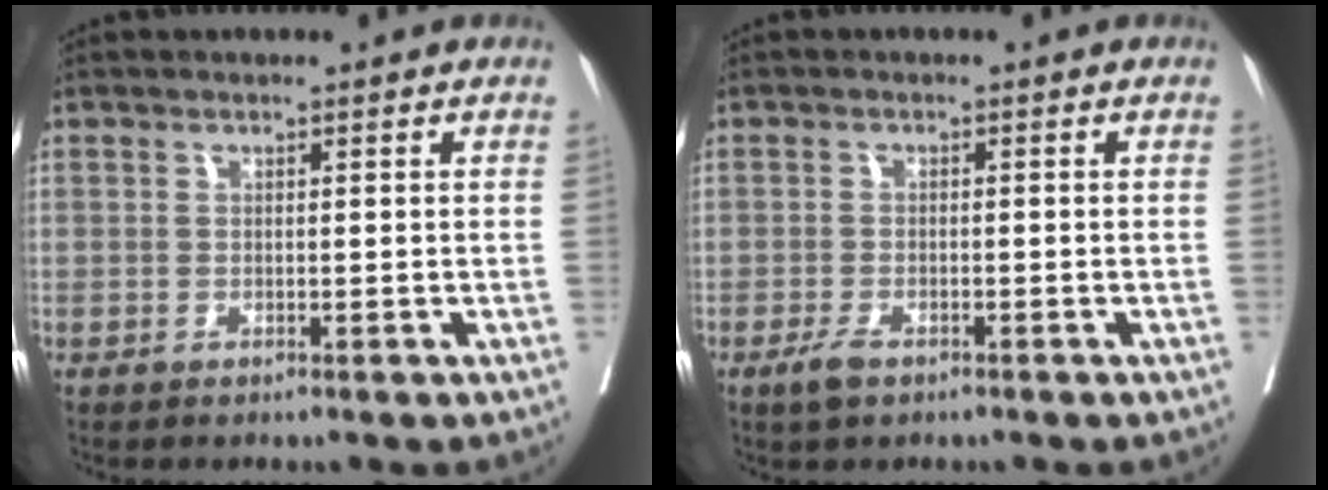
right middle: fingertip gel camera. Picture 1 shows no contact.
{"total": 2.4, "force": [-1.6, 0.9, 1.6], "torque": [-0.034, -0.002, -0.027]}